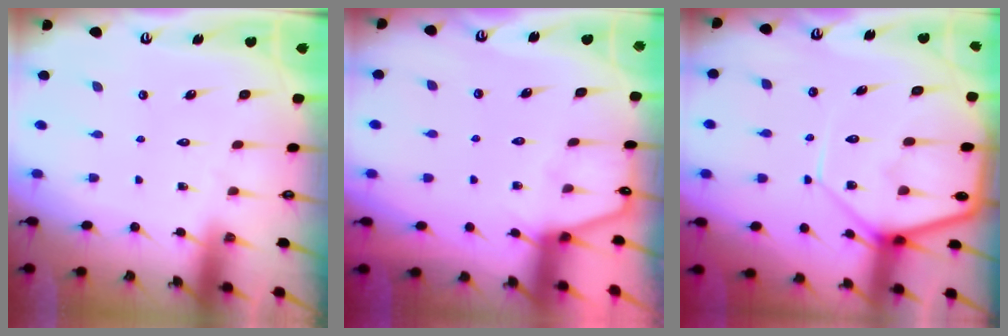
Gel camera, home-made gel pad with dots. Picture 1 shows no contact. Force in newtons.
{"total": 3.5, "press": 3.5, "slide": 0.4}
{"total": 11.4, "press": 11.3, "slide": 0.7}